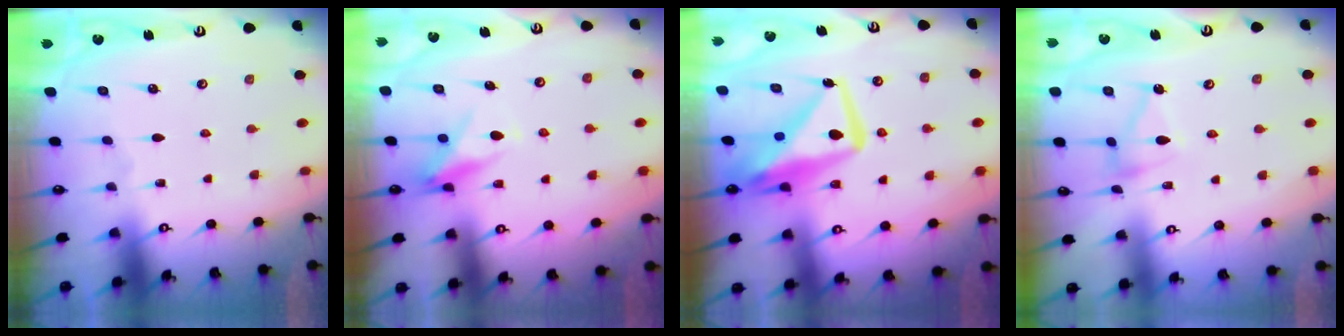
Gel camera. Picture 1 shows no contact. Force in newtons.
{"total": 8.3, "press": 8.3, "slide": 1.1}
{"total": 13.4, "press": 13.4, "slide": 1.3}
{"total": 10.2, "press": 10.1, "slide": 0.6}